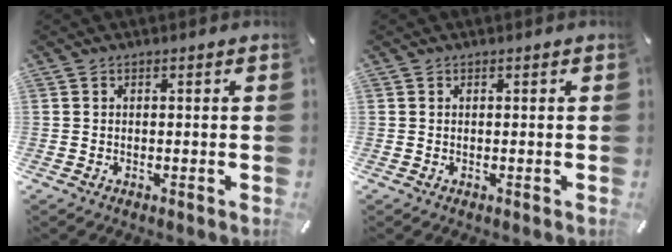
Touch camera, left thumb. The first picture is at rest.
{"total": 0.0}